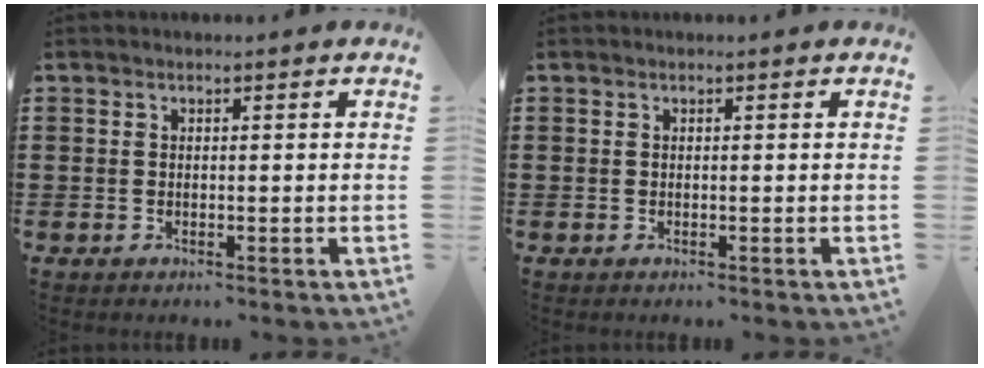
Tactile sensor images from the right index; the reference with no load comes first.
{"total": 0.0}